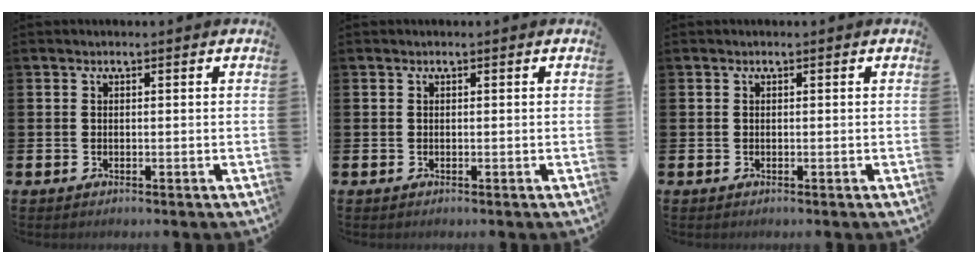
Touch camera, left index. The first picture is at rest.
{"total": 0.0}
{"total": 0.0}